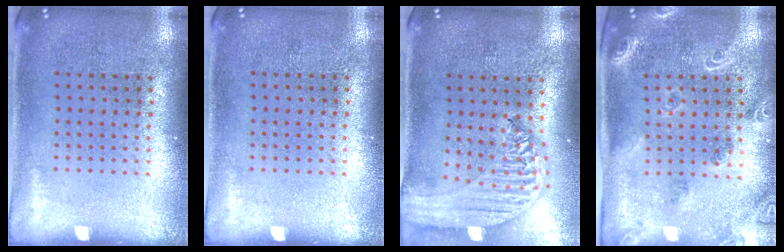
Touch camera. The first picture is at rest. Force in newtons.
{"total": 0.0}
{"total": 2.2, "press": 2.0, "slide": 1.0}
{"total": 1.8, "press": 1.7, "slide": 0.4}